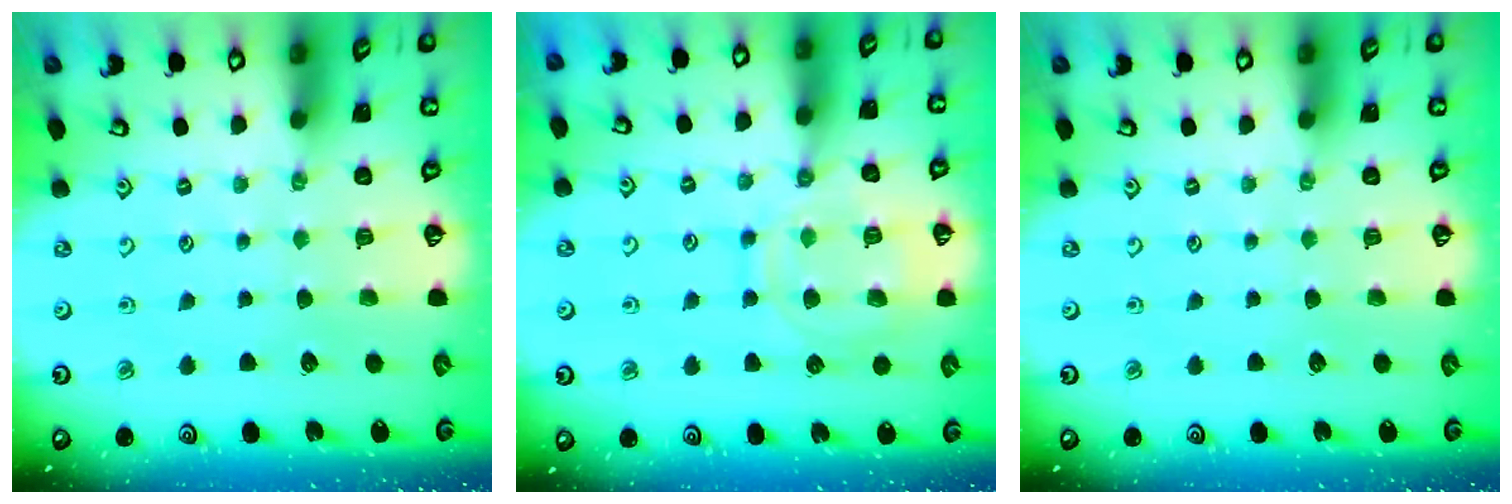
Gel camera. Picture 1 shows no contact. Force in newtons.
{"total": 12.8, "press": 12.8, "slide": 1.1}
{"total": 0.0}